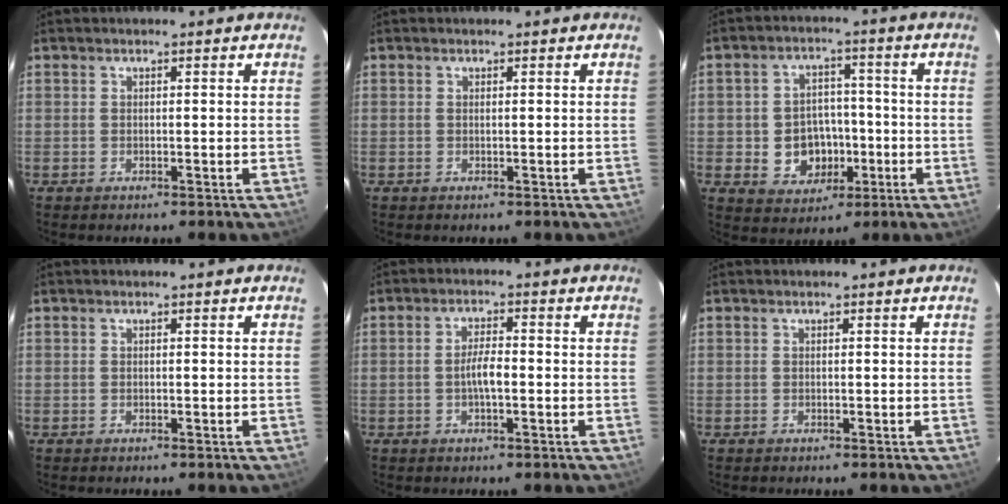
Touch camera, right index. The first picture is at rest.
{"total": 0.0}
{"total": 9.0, "force": [-2.3, 7.7, 4.0], "torque": [-0.097, 0.016, -0.018]}
{"total": 0.0}
{"total": 3.6, "force": [-0.9, 0.9, 3.4], "torque": [-0.064, 0.004, -0.015]}
{"total": 0.0}